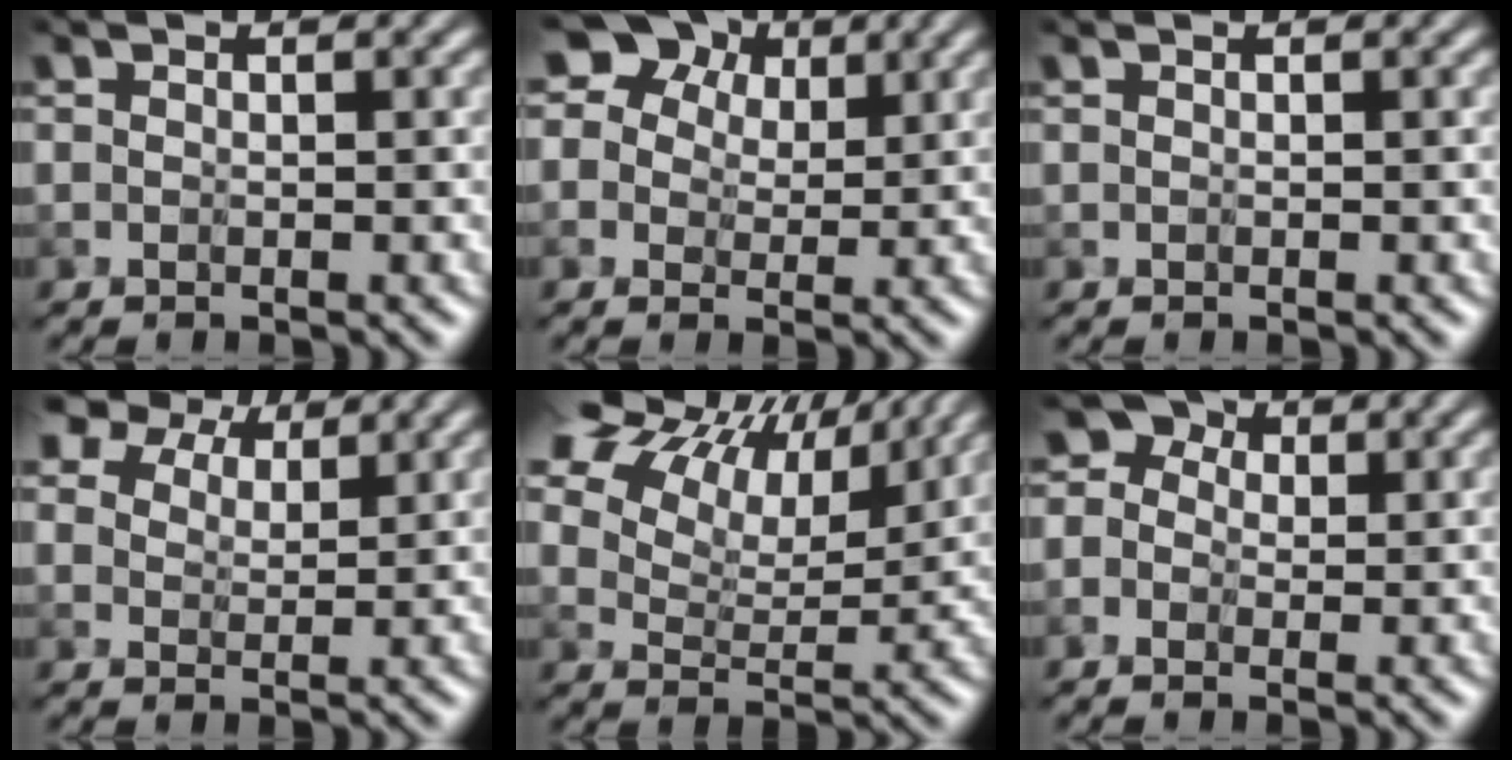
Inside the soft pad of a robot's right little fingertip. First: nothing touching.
{"total": 11.2, "force": [5.8, 7.7, 5.7], "torque": [-0.087, 0.041, 0.073]}
{"total": 0.0}
{"total": 7.4, "force": [5.9, 3.5, 2.7], "torque": [-0.060, 0.000, 0.099]}
{"total": 15.5, "force": [9.6, 8.6, 8.7], "torque": [-0.177, 0.041, 0.155]}
{"total": 4.7, "force": [1.4, 3.9, 2.2], "torque": [-0.015, 0.023, -0.020]}